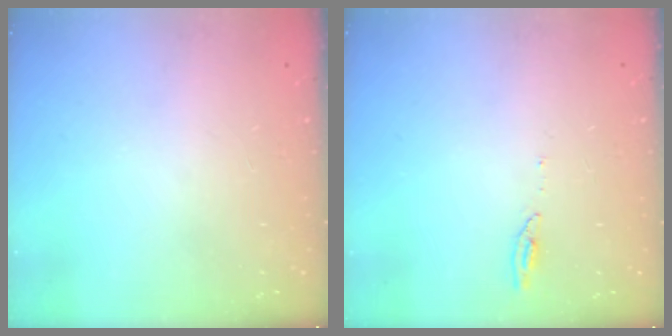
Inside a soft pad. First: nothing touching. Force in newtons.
{"total": 3.7, "press": 3.7, "slide": 0.5}